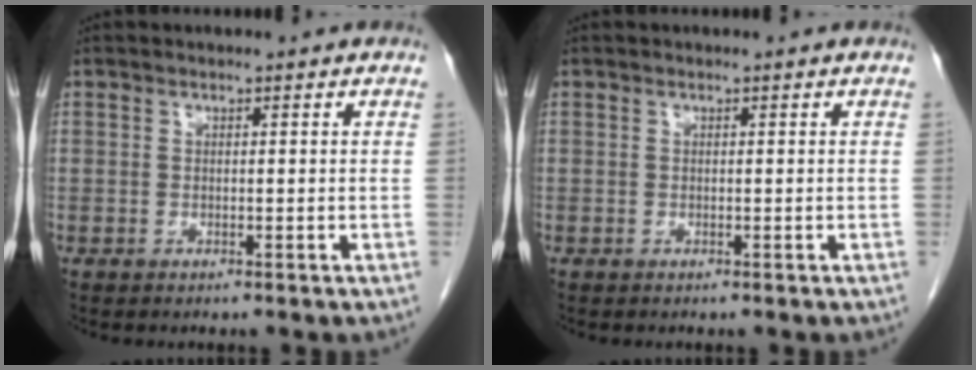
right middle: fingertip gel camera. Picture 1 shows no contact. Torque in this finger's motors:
{"motor_torque": [-0.04, 0.05, 0.00, 0.00]}